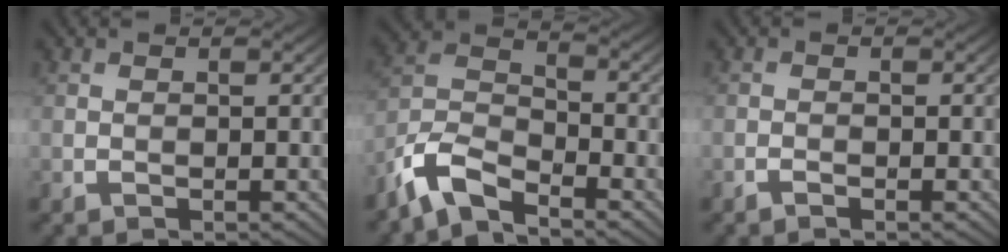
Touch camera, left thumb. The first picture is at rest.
{"total": 7.8, "force": [-6.1, 2.7, 4.1], "torque": [-0.086, -0.001, -0.144]}
{"total": 0.8, "force": [-0.6, 0.1, 0.4], "torque": [-0.008, 0.003, -0.014]}